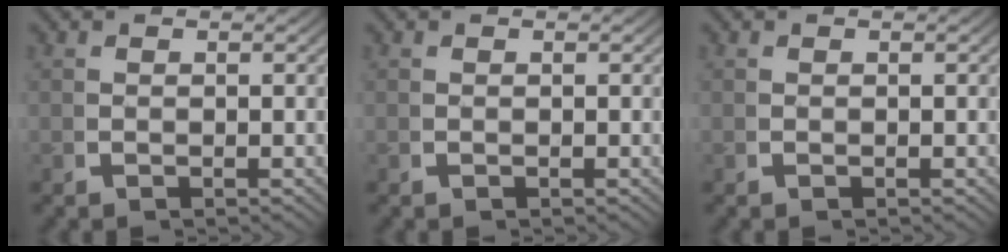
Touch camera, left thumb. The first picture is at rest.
{"total": 0.0}
{"total": 0.0}